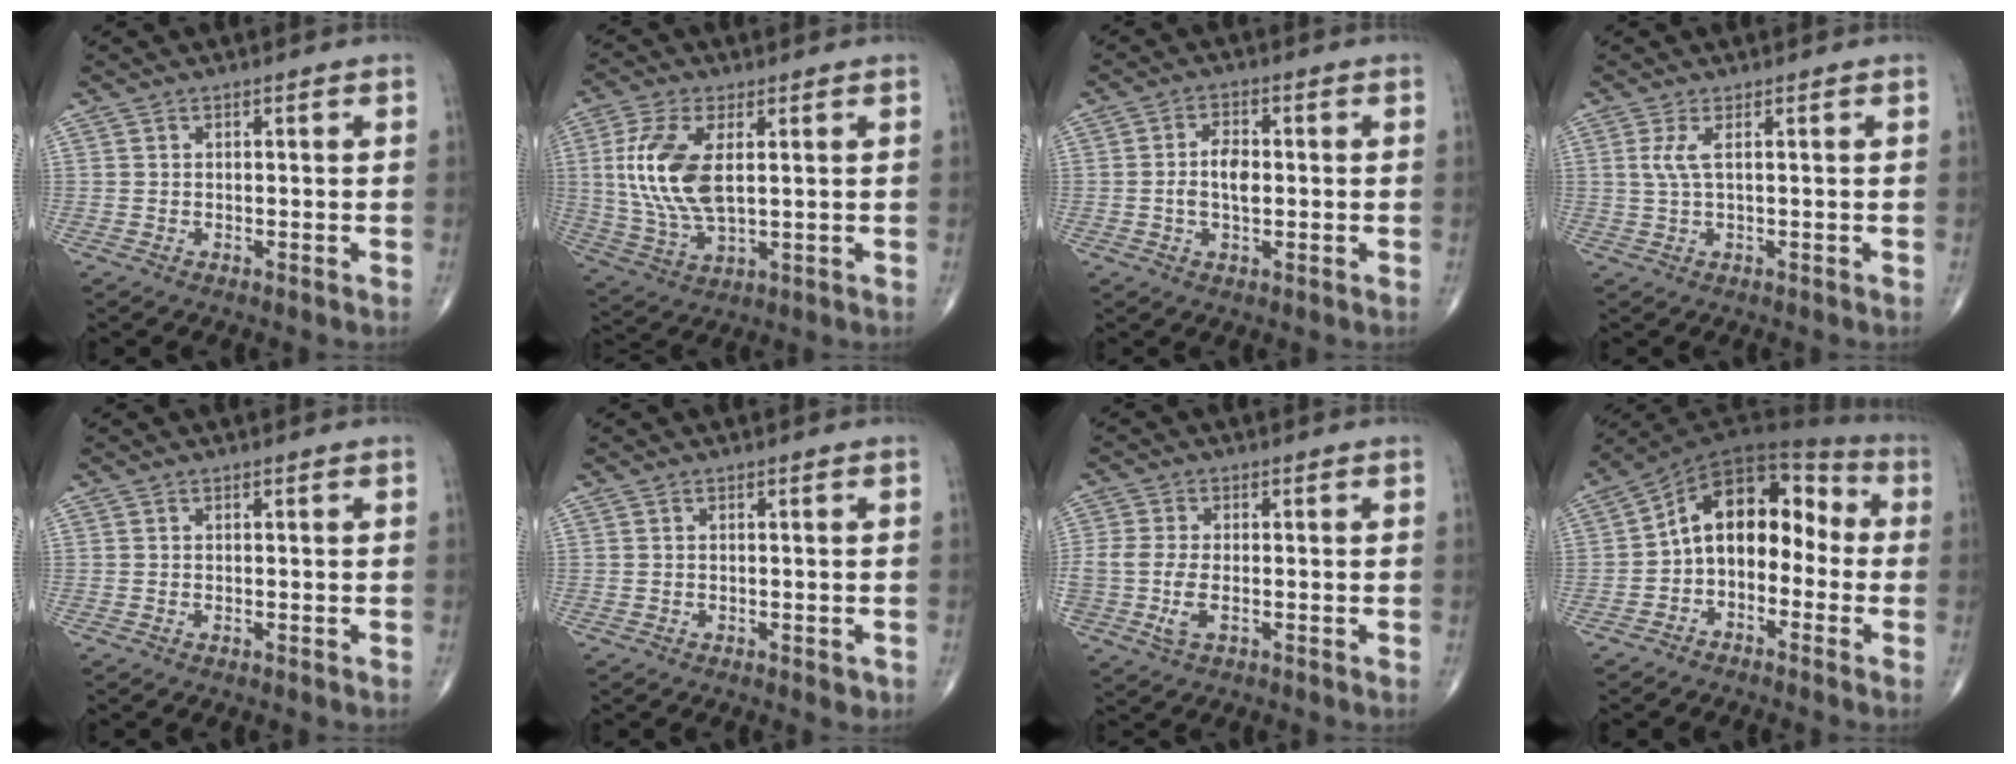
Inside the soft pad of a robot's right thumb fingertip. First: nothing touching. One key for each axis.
{"total": 13.1, "fx": 2.1, "fy": 6.2, "fz": 11.3, "tx": -0.249, "ty": -0.007, "tz": 0.048}
{"total": 5.0, "fx": -0.2, "fy": 2.6, "fz": 4.2, "tx": -0.072, "ty": 0.005, "tz": -0.007}
{"total": 2.5, "fx": 0.6, "fy": 0.3, "fz": 2.4, "tx": -0.070, "ty": 0.004, "tz": 0.017}
{"total": 0.0}
{"total": 1.4, "fx": -0.5, "fy": 0.6, "fz": 1.1, "tx": -0.013, "ty": -0.001, "tz": -0.003}
{"total": 6.3, "fx": -1.7, "fy": 3.2, "fz": 5.1, "tx": -0.126, "ty": -0.002, "tz": -0.031}
{"total": 12.7, "fx": -1.7, "fy": 8.6, "fz": 9.2, "tx": -0.110, "ty": 0.064, "tz": -0.045}